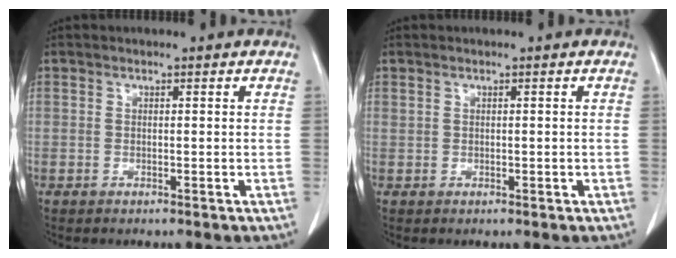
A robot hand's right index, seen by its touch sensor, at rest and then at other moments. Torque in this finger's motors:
{"motor_torque": [-0.11, 0.17, 0.00, 0.01]}